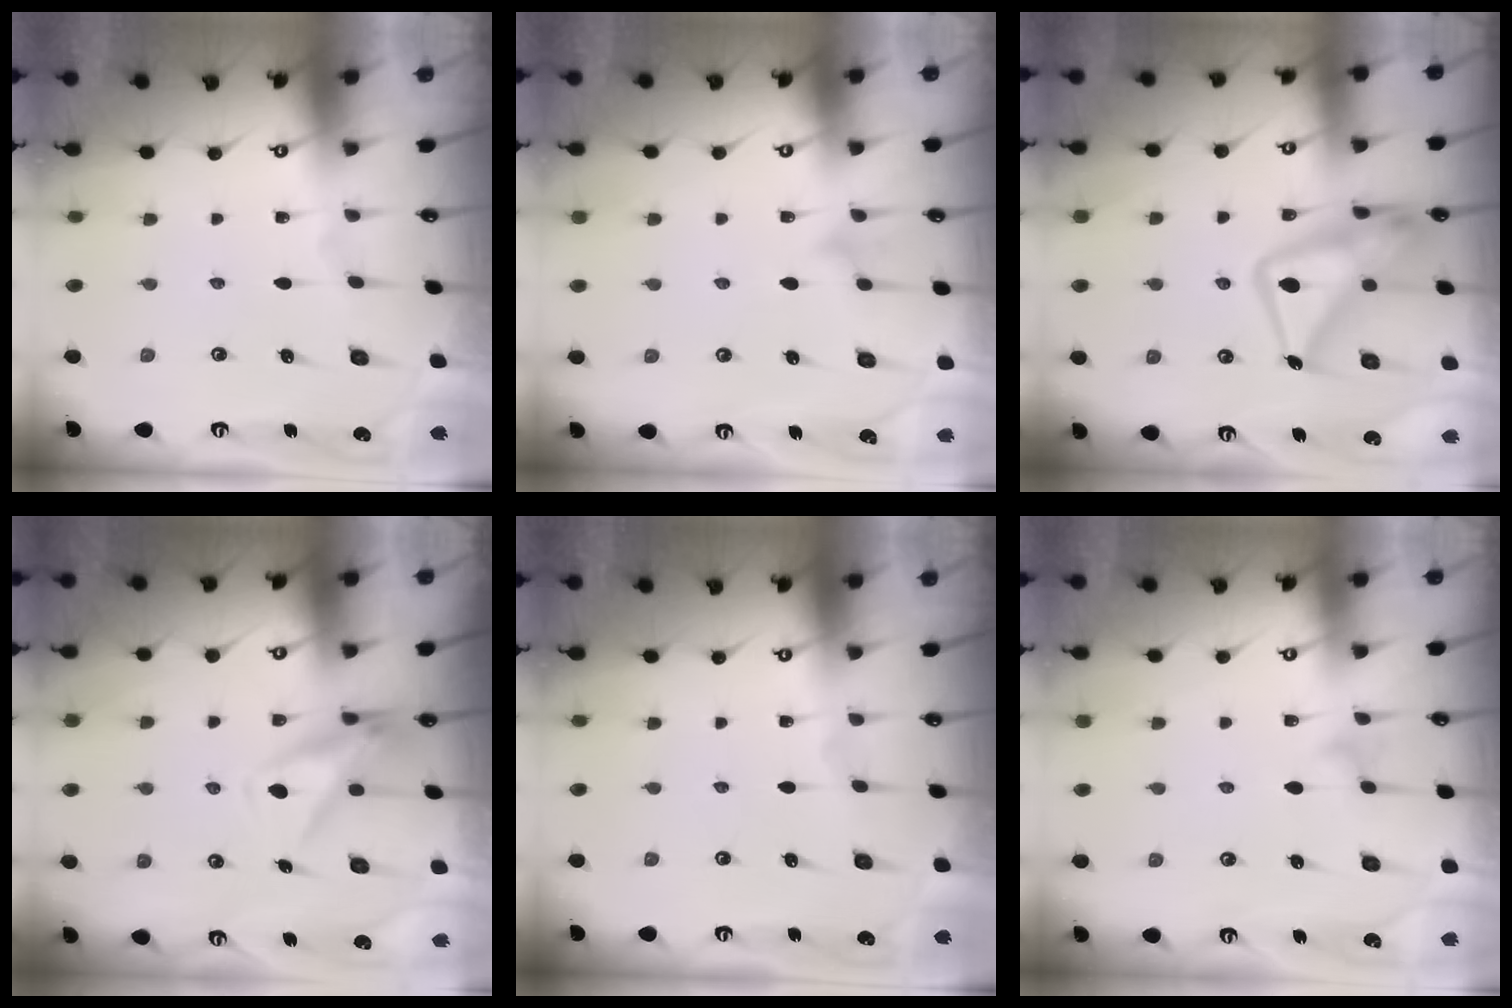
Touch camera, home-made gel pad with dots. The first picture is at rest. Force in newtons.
{"total": 8.2, "press": 8.2, "slide": 0.8}
{"total": 17.8, "press": 17.8, "slide": 1.6}
{"total": 10.0, "press": 10.0, "slide": 1.0}
{"total": 0.0}
{"total": 7.6, "press": 7.6, "slide": 0.7}